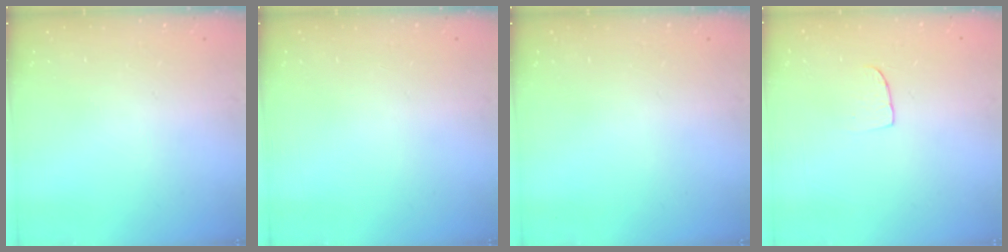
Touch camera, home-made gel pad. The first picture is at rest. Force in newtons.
{"total": 0.0}
{"total": 0.0}
{"total": 5.5, "press": 5.5, "slide": 0.3}